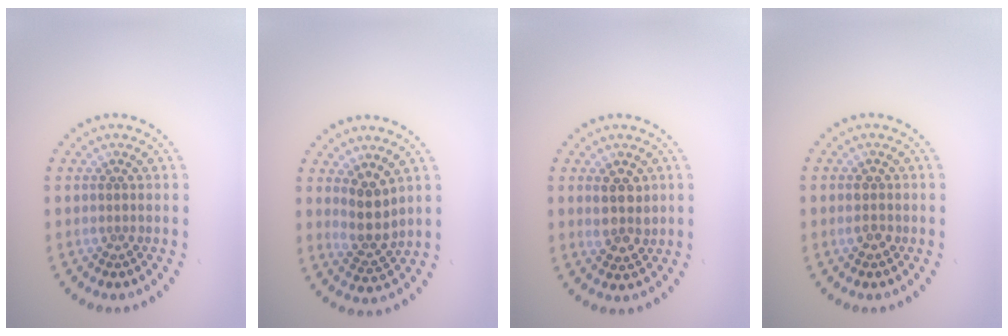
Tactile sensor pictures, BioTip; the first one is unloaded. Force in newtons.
{"total": 2.9, "press": 2.4, "slide": 1.6}
{"total": 2.7, "press": 2.6, "slide": 0.8}
{"total": 1.5, "press": 1.5, "slide": 0.1}